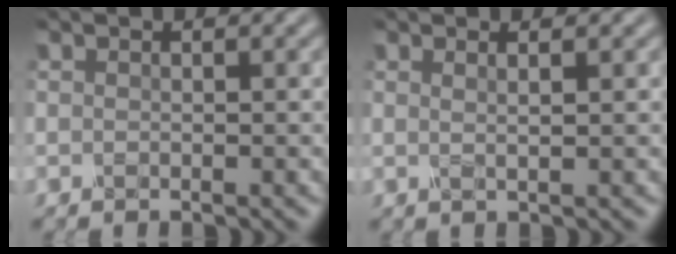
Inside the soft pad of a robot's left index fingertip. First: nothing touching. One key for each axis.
{"total": 1.8, "fx": 0.8, "fy": 0.7, "fz": 1.5, "tx": -0.010, "ty": 0.005, "tz": -0.003}